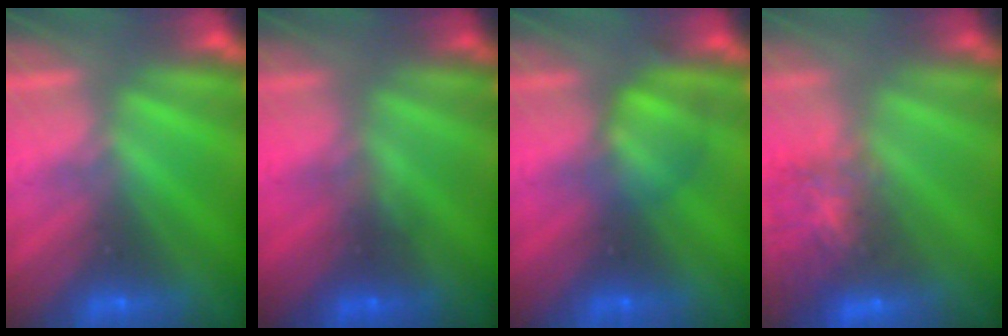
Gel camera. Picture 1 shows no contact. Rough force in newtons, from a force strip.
{"total": 1.2}
{"total": 2.5}
{"total": 10.7}